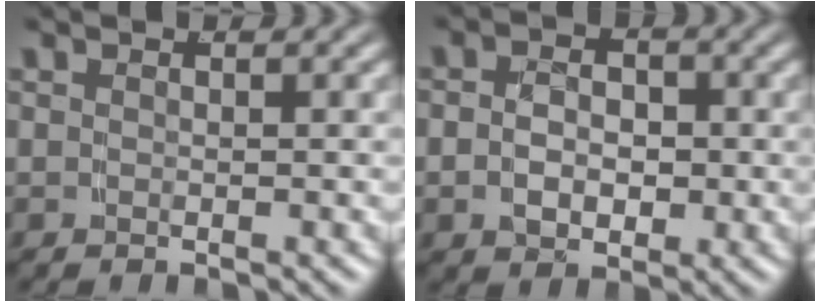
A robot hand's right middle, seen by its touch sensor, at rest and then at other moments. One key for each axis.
{"total": 3.5, "fx": -0.5, "fy": 2.6, "fz": 2.4, "tx": -0.042, "ty": -0.010, "tz": -0.002}